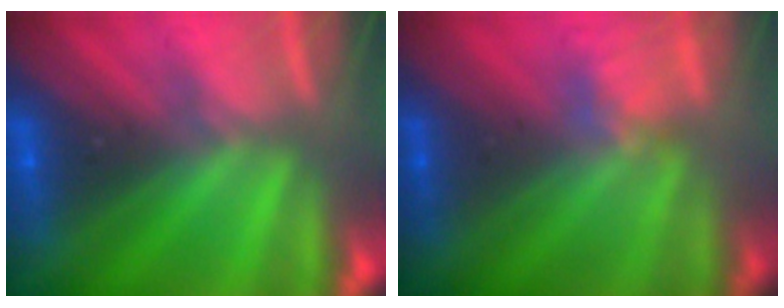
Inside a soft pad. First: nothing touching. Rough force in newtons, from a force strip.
{"total": 2.3}